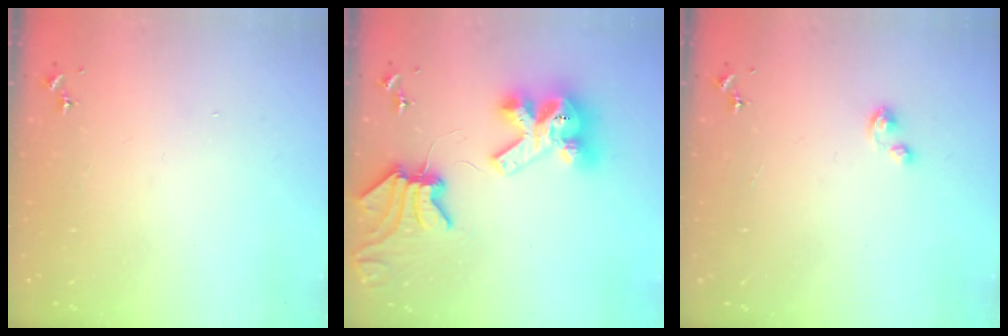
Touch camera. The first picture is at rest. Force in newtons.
{"total": 12.5, "press": 12.4, "slide": 1.6}
{"total": 2.3, "press": 2.3, "slide": 0.2}